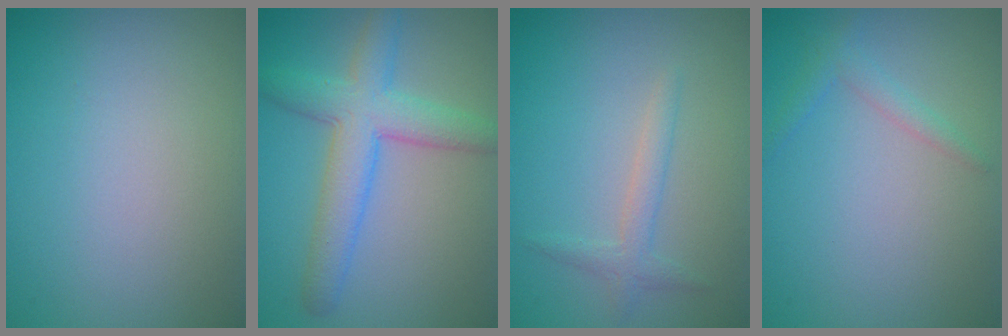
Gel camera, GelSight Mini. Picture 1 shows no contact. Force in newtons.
{"total": 5.4, "press": 5.4, "slide": 0.2}
{"total": 1.7, "press": 1.7, "slide": 0.1}
{"total": 0.7, "press": 0.7, "slide": 0.0}